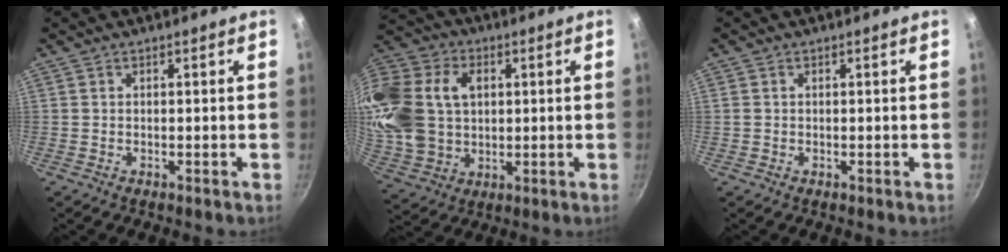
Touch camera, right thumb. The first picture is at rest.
{"total": 23.7, "force": [4.5, 17.7, 15.2], "torque": [-0.319, 0.019, 0.091]}
{"total": 0.8, "force": [0.1, 0.7, 0.4], "torque": [-0.007, 0.002, 0.003]}